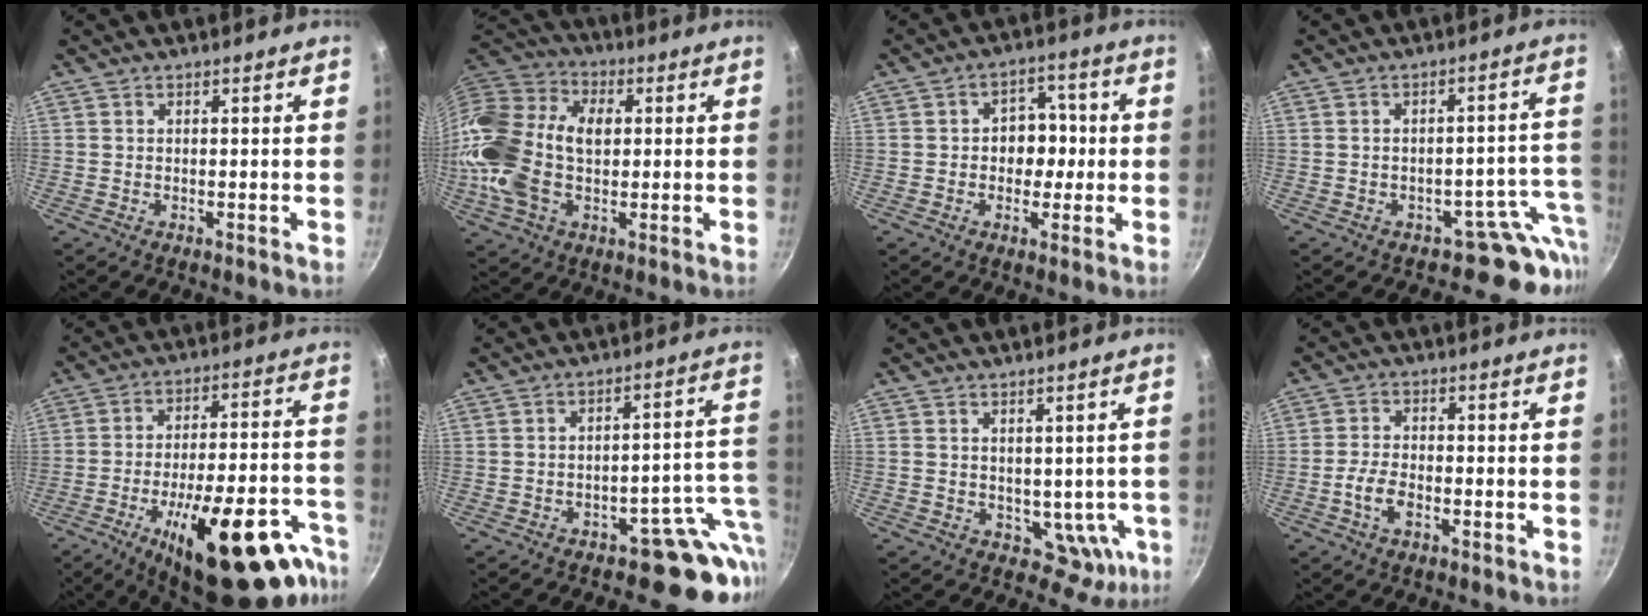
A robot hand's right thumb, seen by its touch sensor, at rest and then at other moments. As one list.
[{"total": 21.5, "force": [0.3, 14.3, 16.0], "torque": [-0.305, 0.031, -0.006]}, {"total": 6.9, "force": [-0.2, 5.6, 4.1], "torque": [0.001, 0.015, -0.007]}, {"total": 8.1, "force": [-4.3, 6.1, 3.1], "torque": [0.051, 0.054, -0.052]}, {"total": 27.8, "force": [-15.3, 9.9, 21.0], "torque": [-0.235, 0.069, -0.218]}, {"total": 10.9, "force": [-4.2, 6.7, 7.5], "torque": [-0.014, 0.036, -0.053]}, {"total": 6.8, "force": [-0.1, 5.3, 4.2], "torque": [-0.030, 0.006, 0.014]}, {"total": 4.7, "force": [-1.9, 2.4, 3.5], "torque": [-0.072, 0.015, -0.040]}]